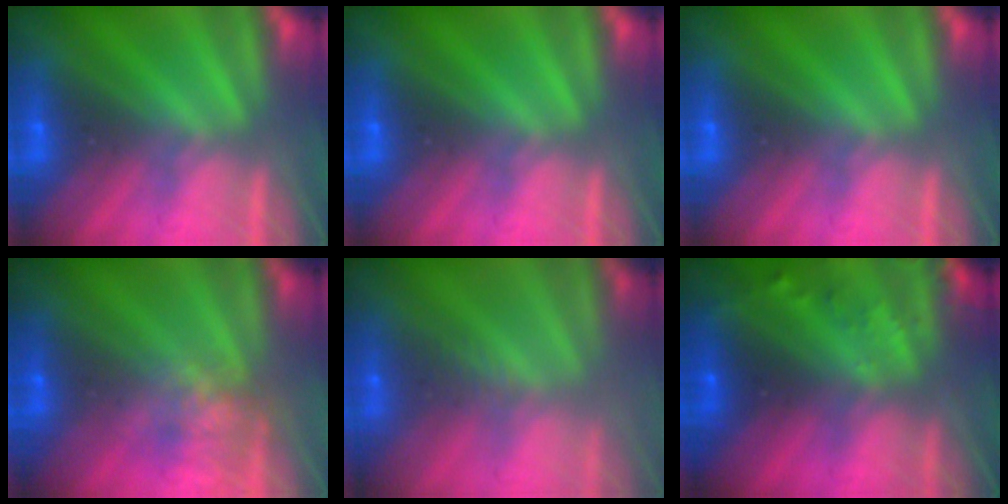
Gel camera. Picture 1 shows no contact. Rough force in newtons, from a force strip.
{"total": 0.0}
{"total": 0.0}
{"total": 5.0}
{"total": 2.4}
{"total": 8.4}